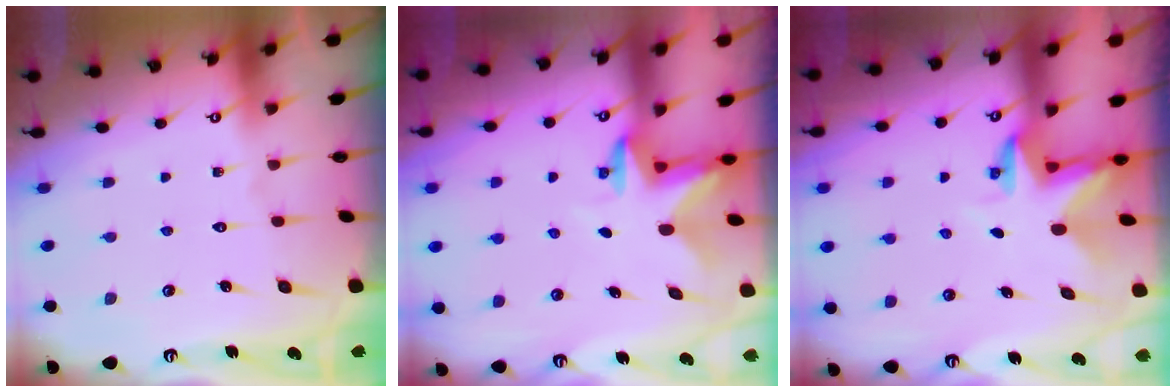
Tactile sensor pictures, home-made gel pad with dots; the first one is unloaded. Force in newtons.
{"total": 2.7, "press": 2.6, "slide": 0.6}
{"total": 2.9, "press": 2.9, "slide": 0.2}